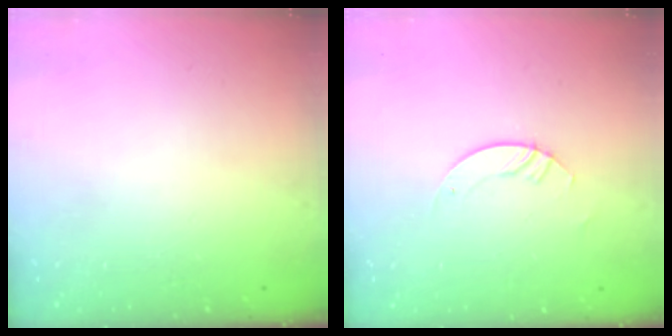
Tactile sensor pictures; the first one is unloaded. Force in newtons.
{"total": 2.1, "press": 2.1, "slide": 0.2}